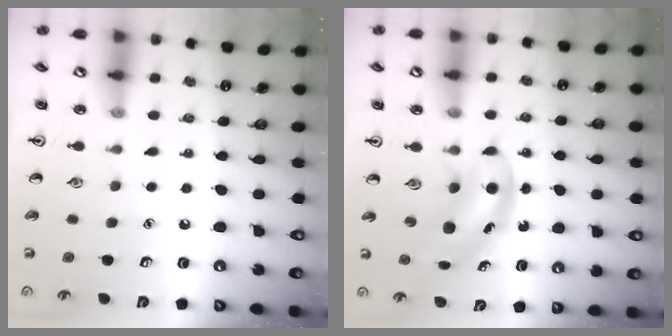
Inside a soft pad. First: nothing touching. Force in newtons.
{"total": 5.1, "press": 5.0, "slide": 0.9}